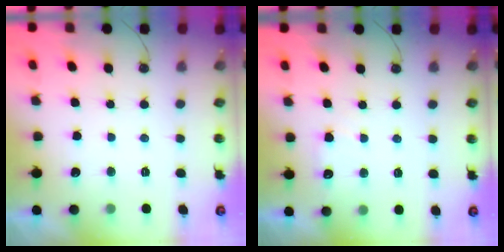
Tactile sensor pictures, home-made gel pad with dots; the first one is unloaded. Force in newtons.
{"total": 5.2, "press": 5.2, "slide": 0.6}